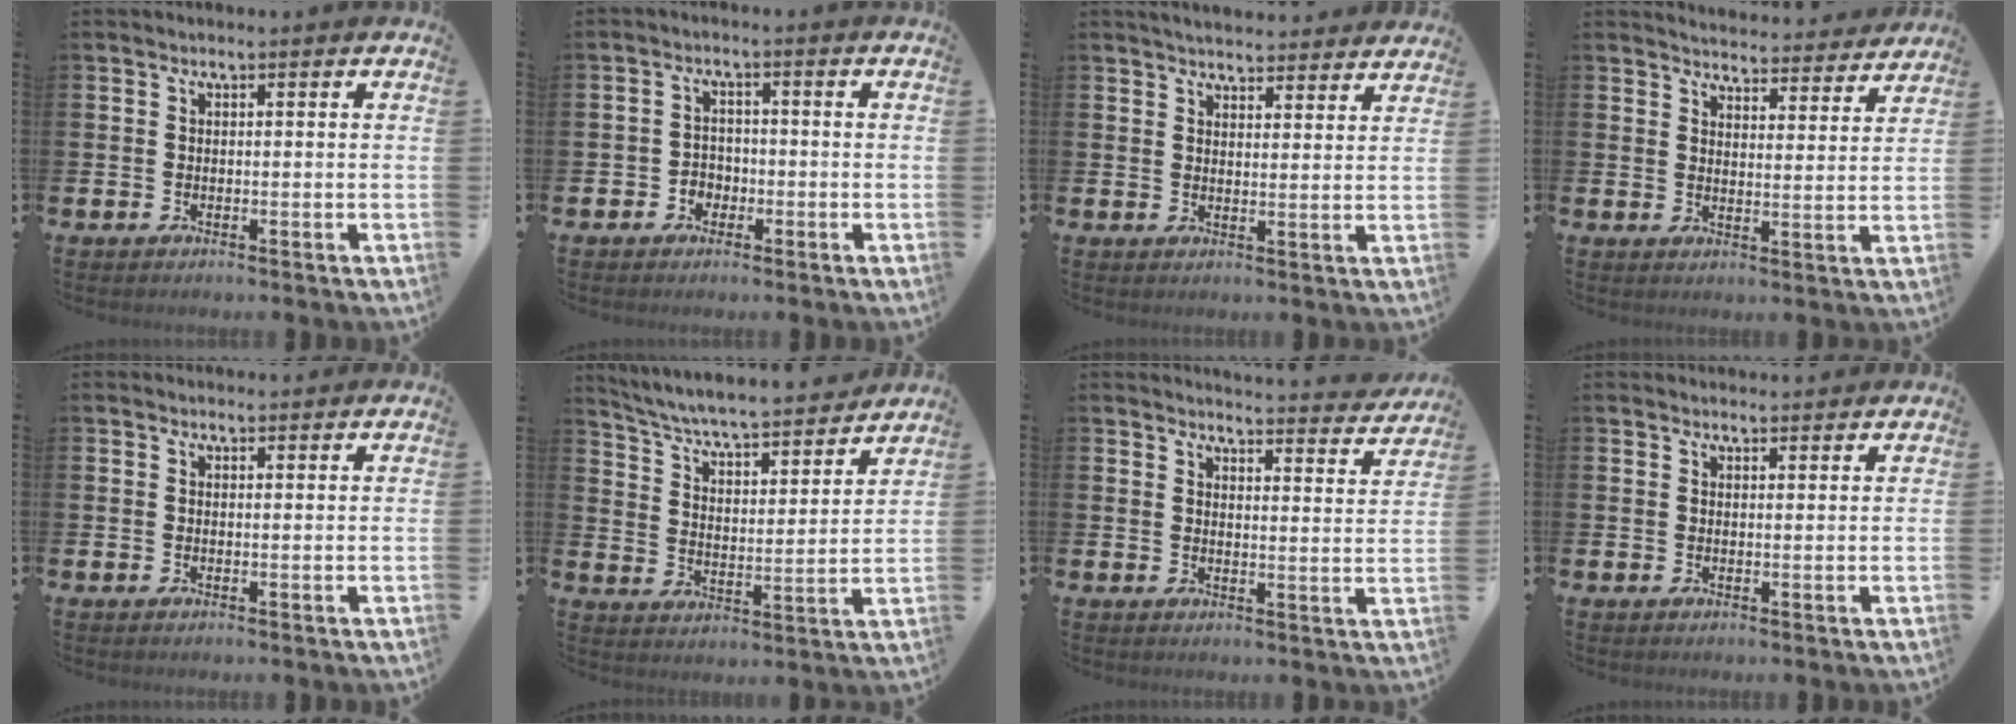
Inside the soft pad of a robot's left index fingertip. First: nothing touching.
{"total": 2.5, "force": [-1.4, 1.9, 0.5], "torque": [-0.014, 0.004, -0.033]}
{"total": 4.1, "force": [4.1, 0.5, 0.2], "torque": [-0.011, -0.025, 0.074]}
{"total": 4.5, "force": [4.5, 0.5, -0.1], "torque": [-0.003, -0.043, 0.076]}
{"total": 0.7, "force": [0.6, 0.1, 0.0], "torque": [0.006, -0.002, 0.010]}
{"total": 6.2, "force": [5.8, 0.5, 2.1], "torque": [-0.069, -0.052, 0.093]}
{"total": 4.3, "force": [4.2, 0.0, 0.4], "torque": [0.001, -0.039, 0.069]}
{"total": 1.5, "force": [1.5, 0.2, -0.1], "torque": [0.007, -0.007, 0.026]}